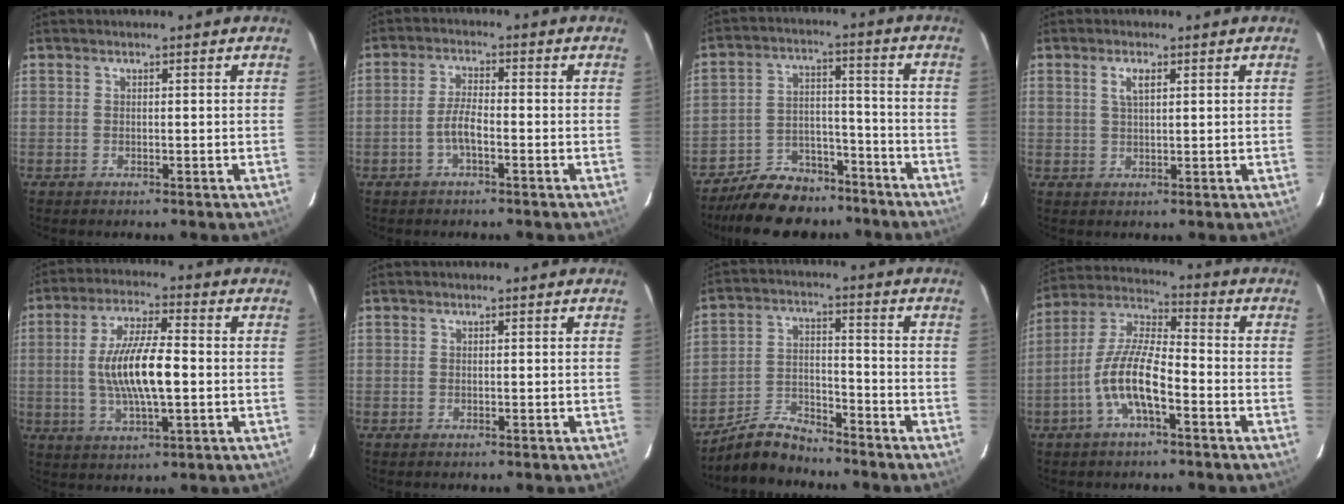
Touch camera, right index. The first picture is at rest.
{"total": 4.0, "force": [-1.8, 1.0, 3.4], "torque": [-0.077, 0.007, -0.036]}
{"total": 14.3, "force": [-11.5, 6.9, 4.8], "torque": [-0.111, 0.030, -0.166]}
{"total": 2.7, "force": [1.1, 1.1, 2.2], "torque": [-0.042, 0.004, 0.019]}
{"total": 11.9, "force": [-0.8, 3.2, 11.5], "torque": [-0.221, -0.001, -0.010]}
{"total": 0.0}
{"total": 7.9, "force": [-7.3, 2.4, 1.8], "torque": [-0.049, 0.022, -0.133]}
{"total": 11.1, "force": [-4.7, 3.1, 9.6], "torque": [-0.205, 0.005, -0.092]}